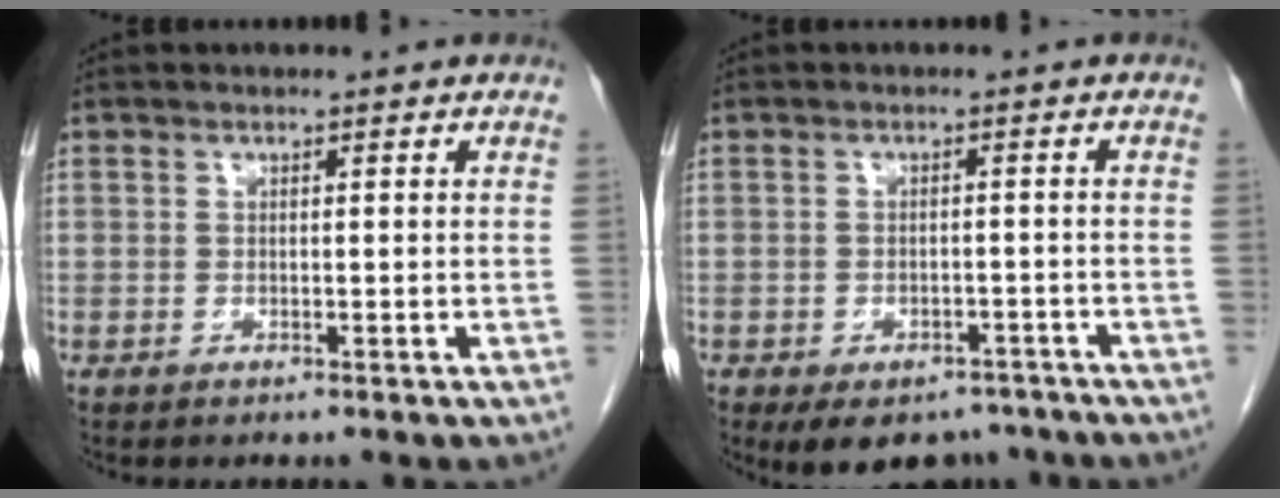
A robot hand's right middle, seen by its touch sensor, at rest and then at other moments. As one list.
[{"total": 8.7, "force": [-6.5, 4.9, 3.1], "torque": [-0.040, 0.004, -0.086]}]